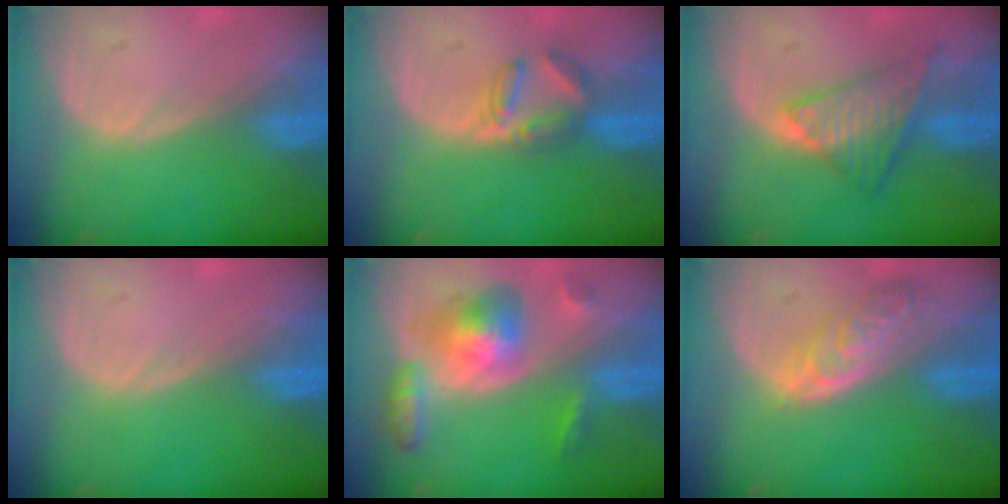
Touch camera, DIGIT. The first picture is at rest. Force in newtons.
{"total": 4.4, "press": 4.3, "slide": 1.1}
{"total": 7.2, "press": 6.7, "slide": 2.7}
{"total": 0.0}
{"total": 7.9, "press": 7.9, "slide": 0.5}
{"total": 6.0, "press": 5.4, "slide": 2.7}